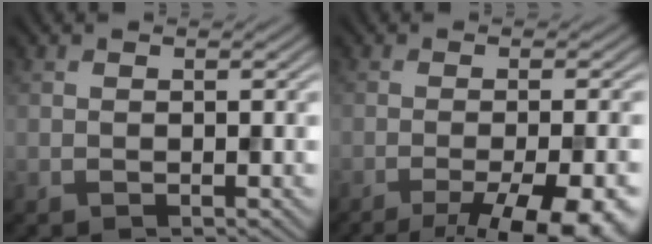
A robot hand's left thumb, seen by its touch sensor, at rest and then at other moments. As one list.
[{"total": 12.6, "force": [-7.4, 3.7, 9.5], "torque": [-0.113, -0.009, -0.082]}]